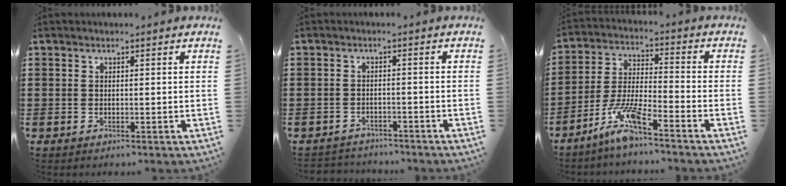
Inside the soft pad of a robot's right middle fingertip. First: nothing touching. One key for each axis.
{"total": 2.2, "fx": -2.2, "fy": 0.4, "fz": -0.1, "tx": -0.005, "ty": -0.002, "tz": -0.048}
{"total": 8.0, "fx": -6.1, "fy": 0.6, "fz": 5.1, "tx": -0.117, "ty": -0.014, "tz": -0.118}